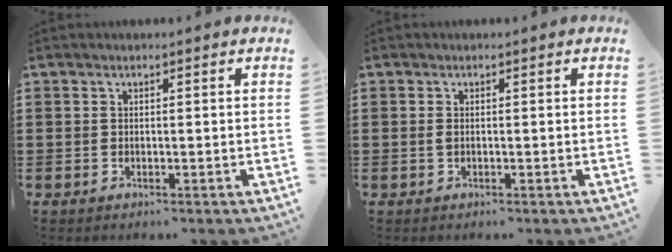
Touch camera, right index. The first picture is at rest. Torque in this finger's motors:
{"motor_torque": [0.40, -0.16, 0.20, 0.05]}